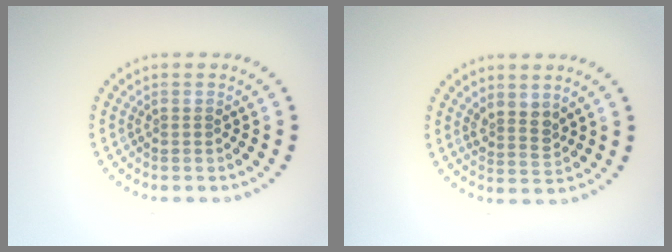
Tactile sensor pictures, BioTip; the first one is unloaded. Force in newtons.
{"total": 2.0, "press": 1.6, "slide": 1.1}